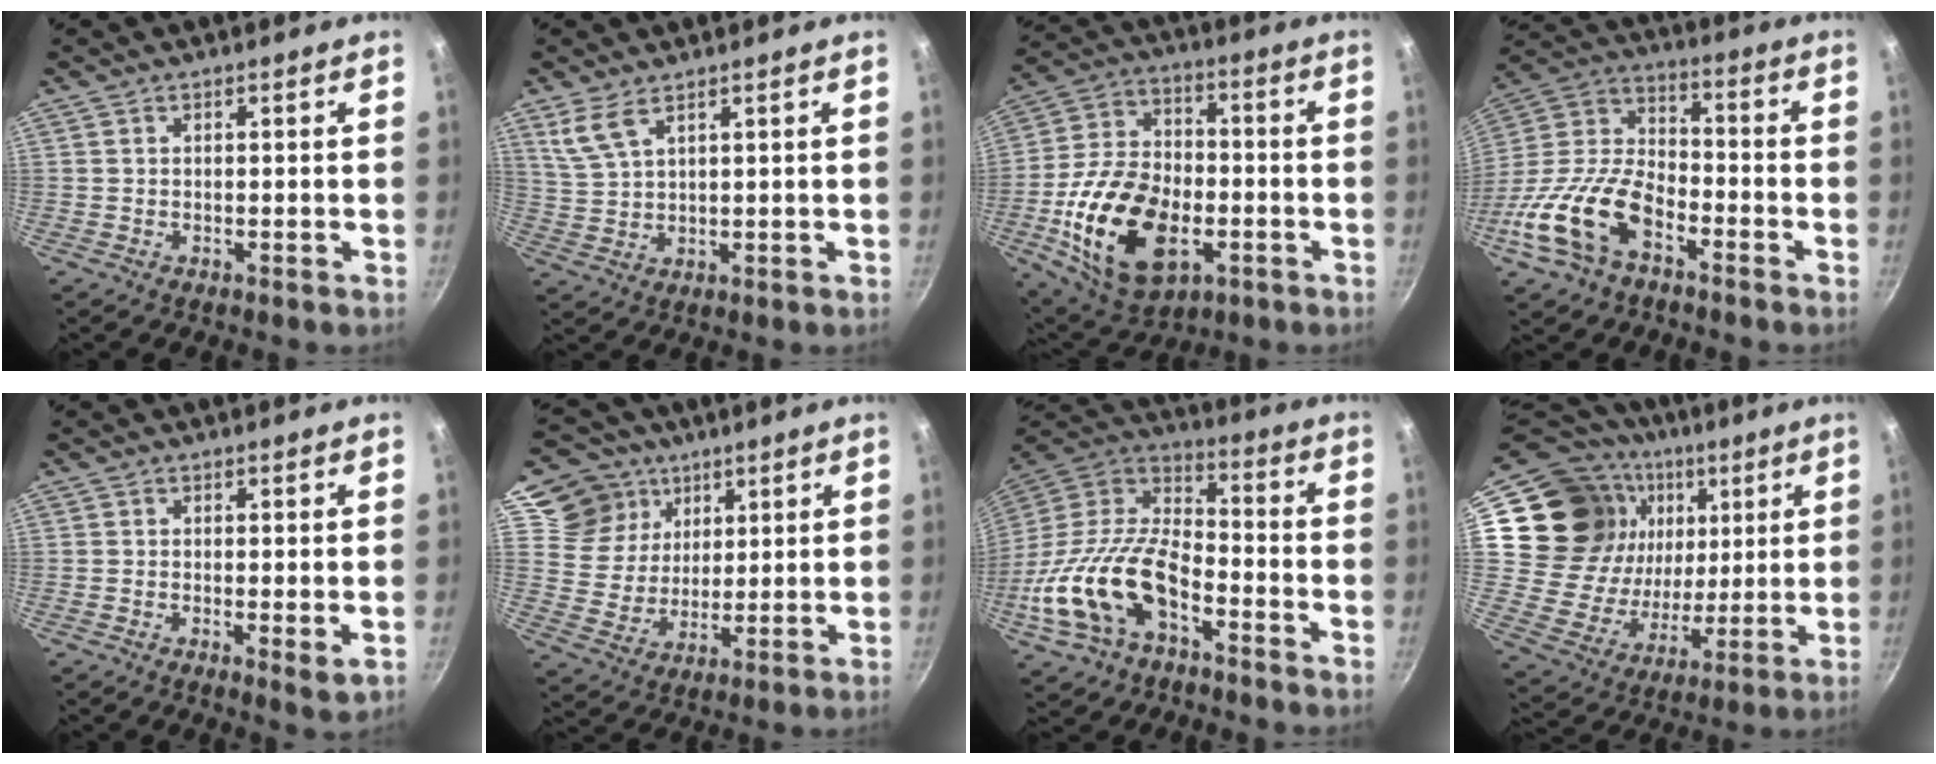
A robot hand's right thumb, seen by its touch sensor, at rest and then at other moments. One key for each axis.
{"total": 5.2, "fx": 3.3, "fy": 2.1, "fz": 3.4, "tx": -0.071, "ty": -0.017, "tz": 0.077}
{"total": 22.5, "fx": -6.1, "fy": 13.8, "fz": 16.7, "tx": -0.301, "ty": 0.027, "tz": -0.098}
{"total": 18.5, "fx": -8.7, "fy": 10.3, "fz": 12.7, "tx": -0.232, "ty": 0.054, "tz": -0.186}
{"total": 2.4, "fx": -0.3, "fy": 0.5, "fz": 2.4, "tx": -0.041, "ty": -0.011, "tz": -0.005}
{"total": 13.3, "fx": 7.0, "fy": 10.7, "fz": 3.5, "tx": -0.037, "ty": -0.028, "tz": 0.127}
{"total": 21.9, "fx": -8.8, "fy": 12.1, "fz": 16.0, "tx": -0.297, "ty": 0.049, "tz": -0.183}
{"total": 23.3, "fx": 8.7, "fy": 18.1, "fz": 11.9, "tx": -0.201, "ty": -0.010, "tz": 0.167}